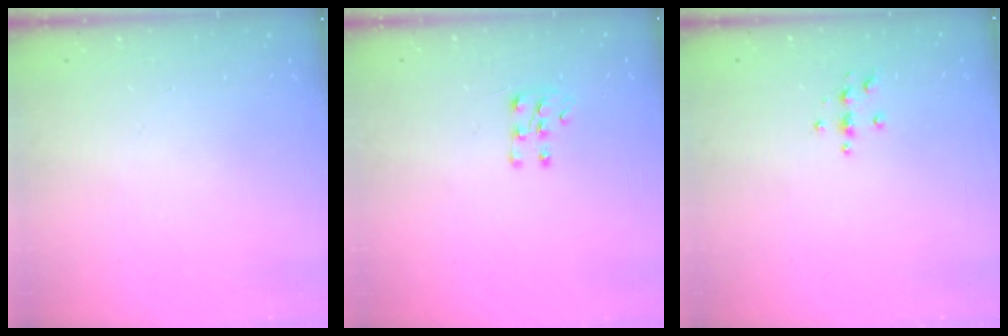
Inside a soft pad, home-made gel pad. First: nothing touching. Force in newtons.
{"total": 6.3, "press": 6.1, "slide": 1.6}
{"total": 3.6, "press": 3.6, "slide": 0.4}